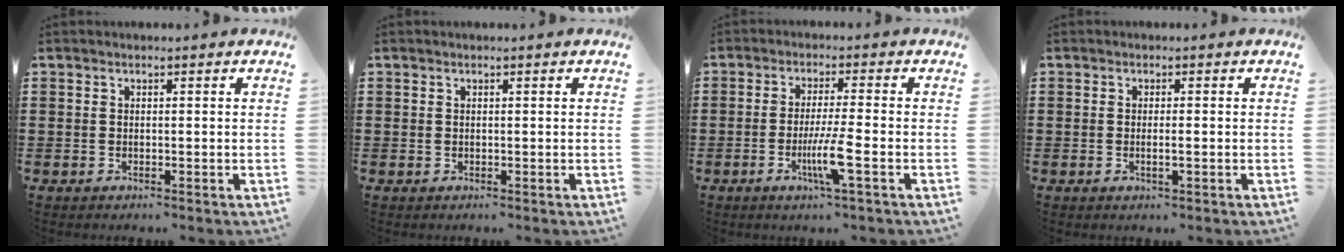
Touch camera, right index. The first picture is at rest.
{"total": 0.0}
{"total": 6.5, "force": [-2.3, 0.0, 6.1], "torque": [-0.121, -0.020, -0.045]}
{"total": 1.6, "force": [-0.5, 0.1, 1.5], "torque": [-0.026, -0.003, -0.009]}